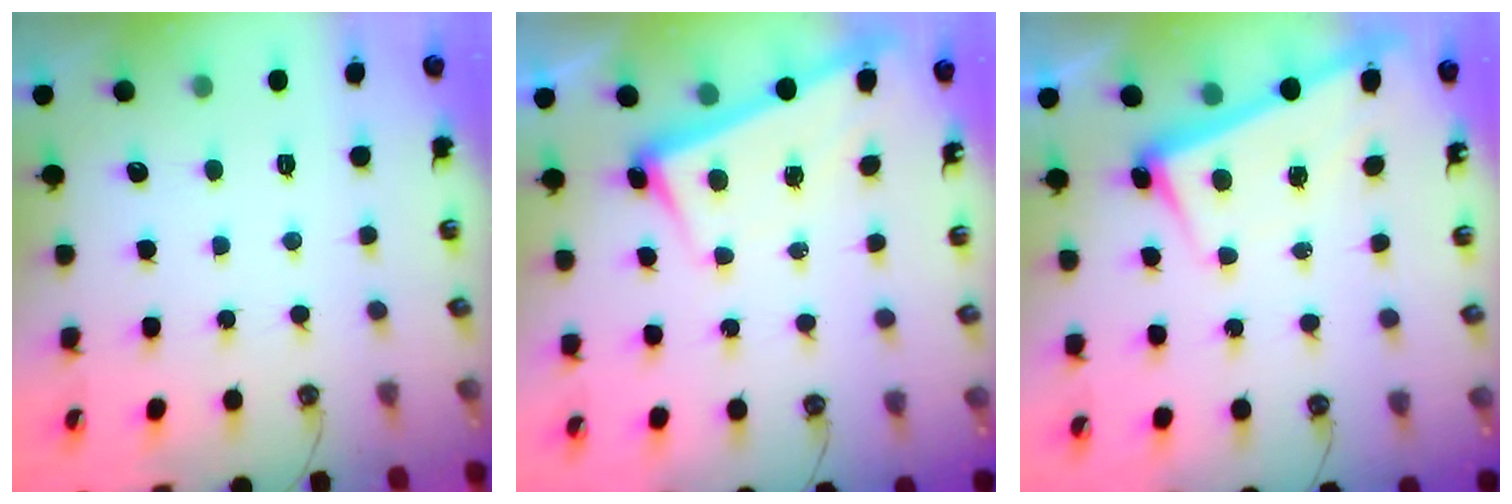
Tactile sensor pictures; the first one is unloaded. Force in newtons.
{"total": 2.5, "press": 2.4, "slide": 0.8}
{"total": 2.6, "press": 2.5, "slide": 1.0}